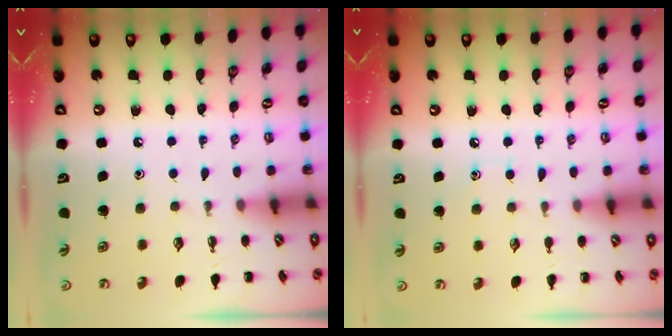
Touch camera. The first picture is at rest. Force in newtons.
{"total": 5.1, "press": 4.8, "slide": 1.8}